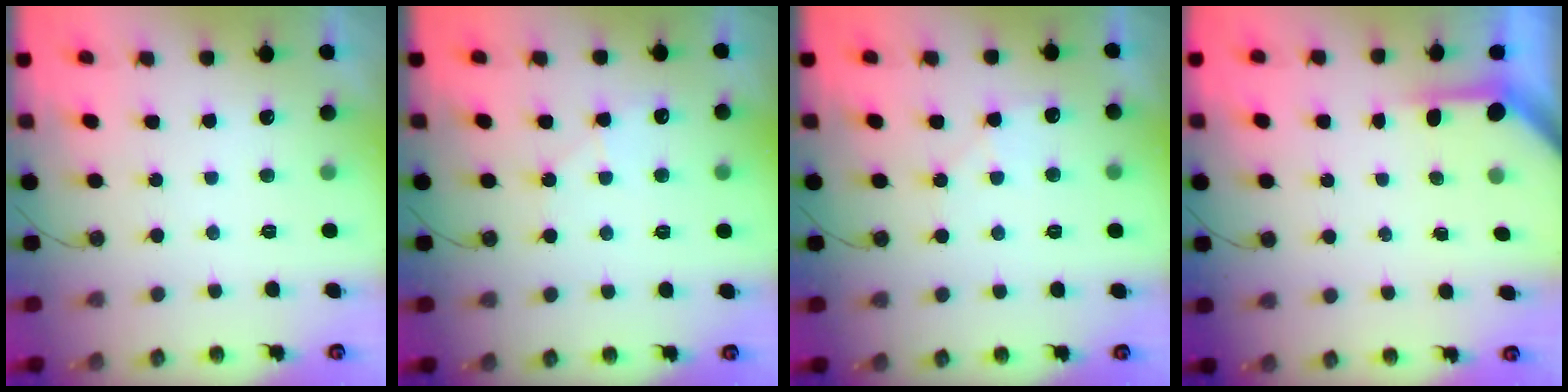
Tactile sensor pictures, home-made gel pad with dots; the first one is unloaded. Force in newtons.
{"total": 5.9, "press": 5.9, "slide": 0.7}
{"total": 5.7, "press": 5.6, "slide": 0.7}
{"total": 3.3, "press": 3.3, "slide": 0.3}